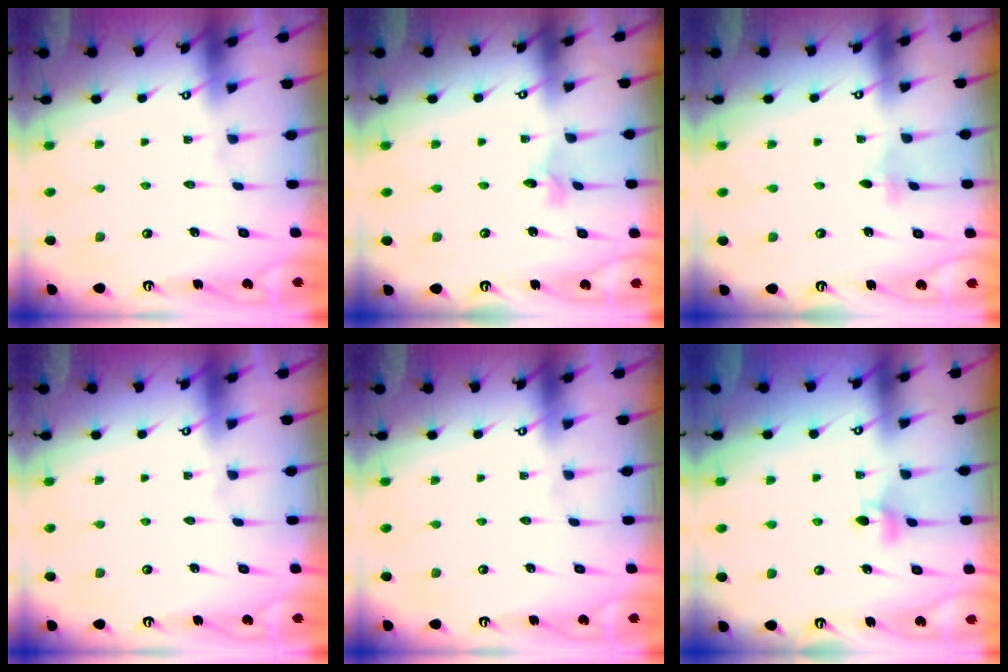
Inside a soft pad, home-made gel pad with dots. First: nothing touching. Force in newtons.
{"total": 2.2, "press": 2.2, "slide": 0.2}
{"total": 2.4, "press": 2.3, "slide": 0.7}
{"total": 0.0}
{"total": 0.0}
{"total": 4.7, "press": 4.6, "slide": 0.7}